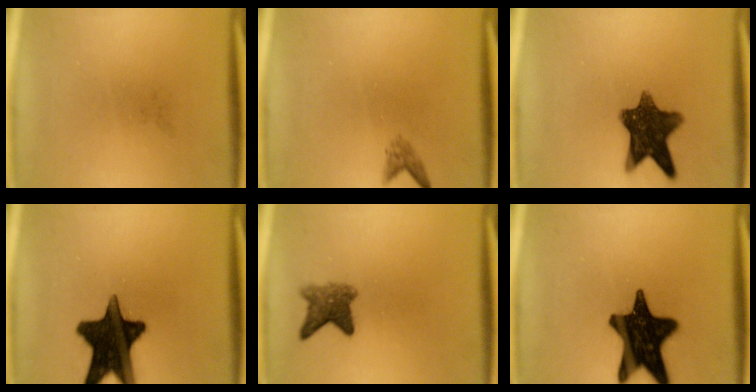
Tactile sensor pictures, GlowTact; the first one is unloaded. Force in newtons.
{"total": 1.3}
{"total": 10.8}
{"total": 16.1}
{"total": 4.1}
{"total": 17.9}